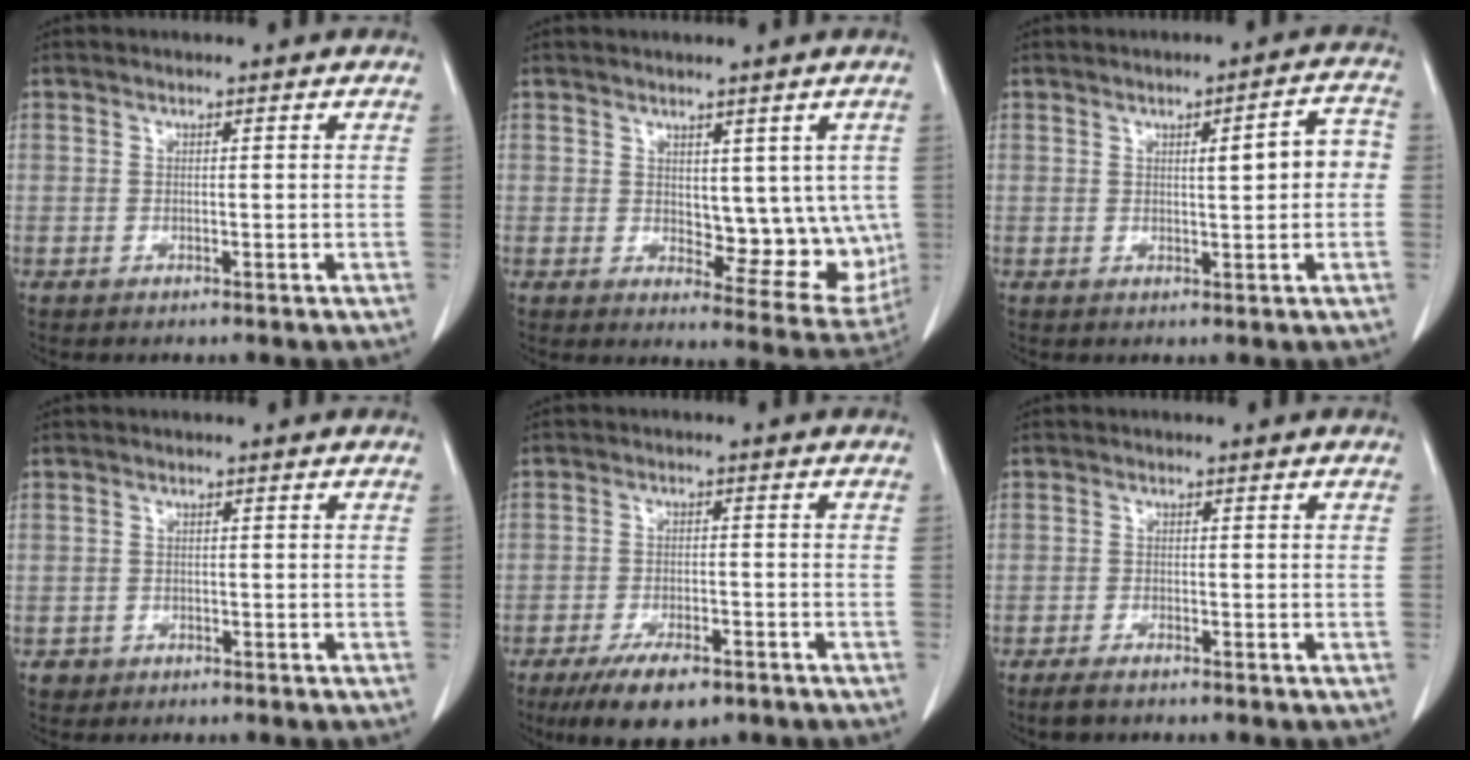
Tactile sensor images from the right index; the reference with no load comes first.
{"total": 9.9, "force": [1.2, 5.3, 8.3], "torque": [-0.081, -0.010, 0.029]}
{"total": 5.6, "force": [0.4, 1.3, 5.5], "torque": [-0.071, 0.020, 0.006]}
{"total": 1.6, "force": [-0.8, 1.4, -0.1], "torque": [-0.002, 0.006, -0.013]}
{"total": 8.2, "force": [-5.7, 3.0, 5.1], "torque": [-0.084, -0.009, -0.092]}
{"total": 2.2, "force": [-1.8, 0.6, 1.1], "torque": [-0.025, -0.004, -0.030]}